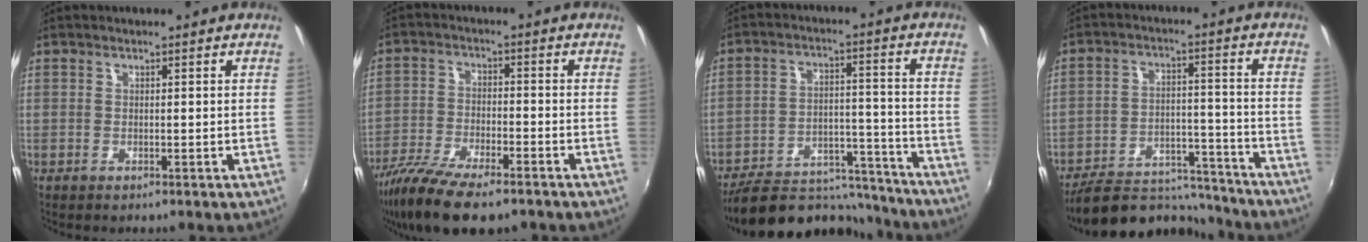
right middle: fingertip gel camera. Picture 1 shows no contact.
{"total": 13.7, "force": [-10.2, 3.8, 8.4], "torque": [-0.186, -0.042, -0.188]}
{"total": 20.0, "force": [-17.8, 6.3, 6.6], "torque": [-0.122, 0.022, -0.243]}
{"total": 17.1, "force": [-15.5, 5.1, 5.2], "torque": [-0.106, 0.017, -0.218]}